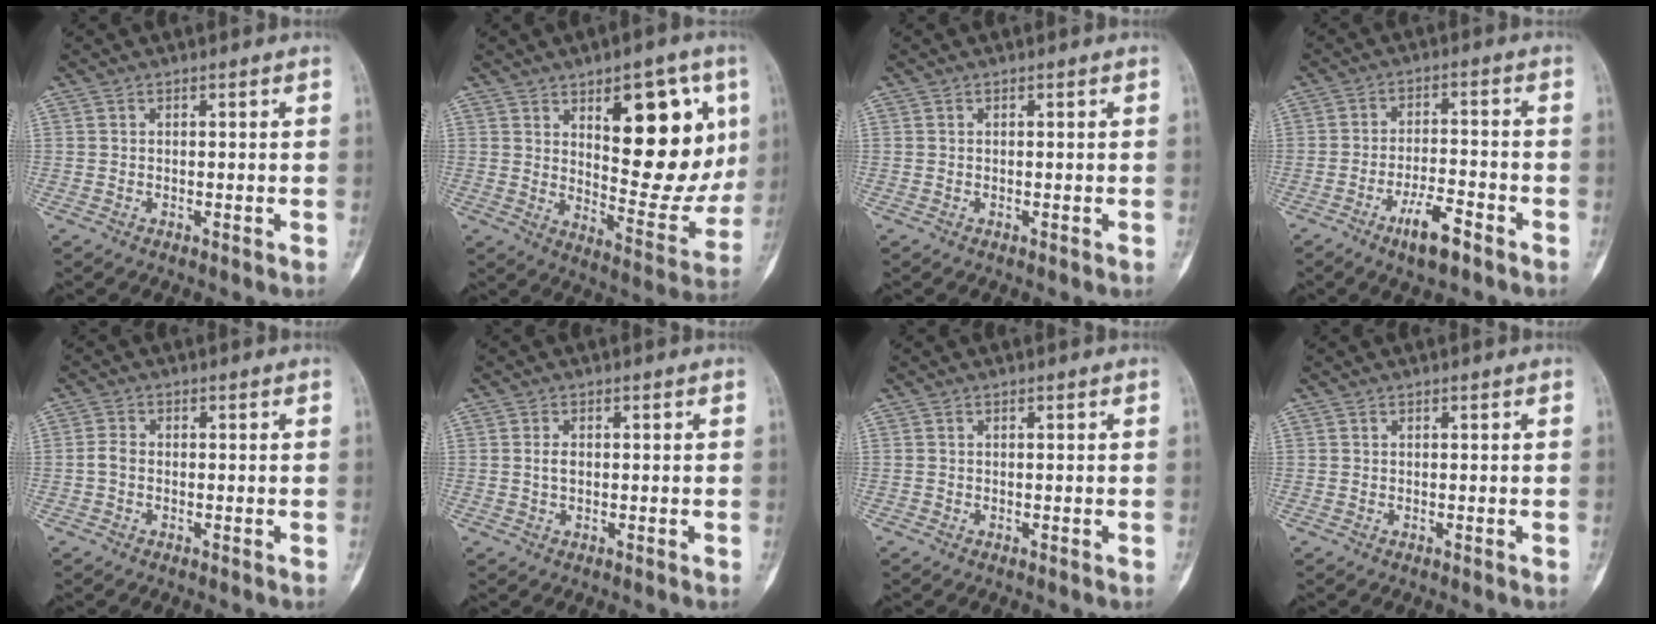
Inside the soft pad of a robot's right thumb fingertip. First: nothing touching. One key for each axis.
{"total": 20.2, "fx": 6.5, "fy": 8.6, "fz": 17.0, "tx": -0.179, "ty": -0.038, "tz": 0.102}
{"total": 0.0}
{"total": 7.2, "fx": -4.5, "fy": 2.2, "fz": 5.3, "tx": -0.088, "ty": 0.027, "tz": -0.073}
{"total": 2.1, "fx": -0.5, "fy": 1.4, "fz": 1.4, "tx": -0.029, "ty": 0.004, "tz": -0.016}
{"total": 1.7, "fx": -0.1, "fy": 1.0, "fz": 1.3, "tx": -0.025, "ty": 0.002, "tz": -0.005}
{"total": 0.0}
{"total": 0.0}